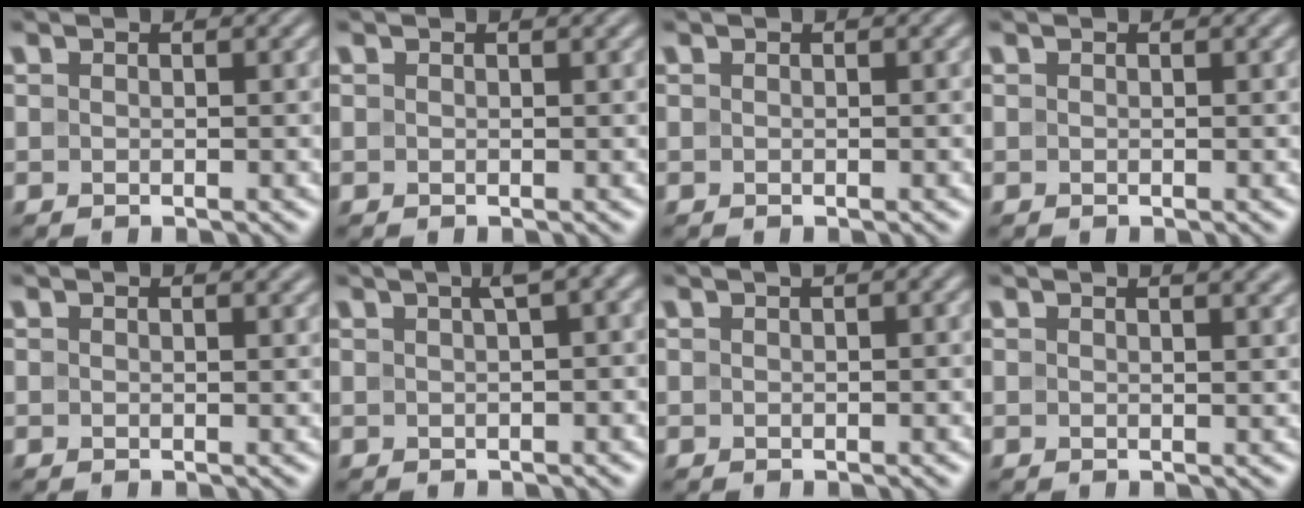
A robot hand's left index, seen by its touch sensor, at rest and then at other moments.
{"total": 0.6, "force": [0.4, 0.2, 0.3], "torque": [-0.002, 0.001, 0.006]}
{"total": 0.0}
{"total": 0.0}
{"total": 1.0, "force": [0.8, 0.3, 0.5], "torque": [-0.003, -0.001, 0.009]}
{"total": 4.3, "force": [1.3, 1.2, 3.9], "torque": [-0.039, 0.019, 0.021]}
{"total": 1.5, "force": [0.4, 0.4, 1.4], "torque": [-0.016, 0.006, 0.004]}
{"total": 3.1, "force": [2.1, 1.3, 2.0], "torque": [-0.004, 0.017, 0.004]}